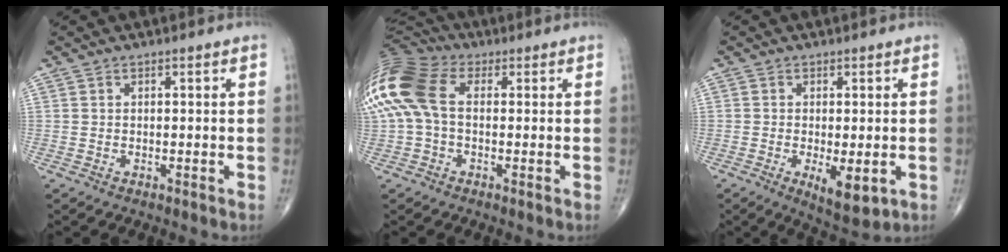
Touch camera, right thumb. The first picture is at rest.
{"total": 14.9, "force": [1.6, 9.5, 11.4], "torque": [-0.271, 0.031, 0.020]}
{"total": 6.8, "force": [-1.8, 2.7, 6.0], "torque": [-0.091, -0.018, -0.022]}